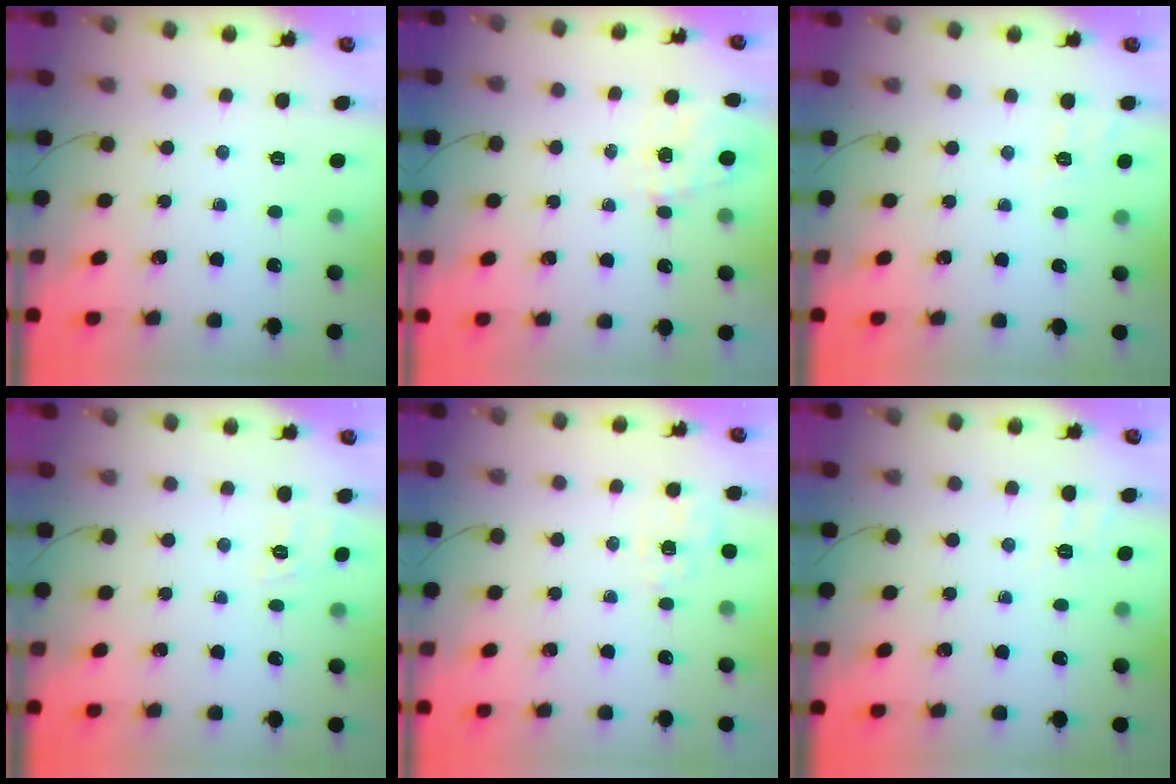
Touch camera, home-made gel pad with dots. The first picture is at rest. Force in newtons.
{"total": 0.9, "press": 0.4, "slide": 0.8}
{"total": 6.3, "press": 5.9, "slide": 2.0}
{"total": 3.4, "press": 2.9, "slide": 1.7}
{"total": 2.5, "press": 1.8, "slide": 1.7}
{"total": 2.9, "press": 2.3, "slide": 1.9}